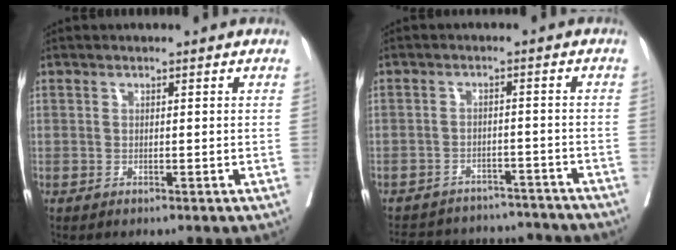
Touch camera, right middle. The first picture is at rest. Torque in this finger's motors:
{"motor_torque": [0.93, -1.21, 0.11, 0.04]}